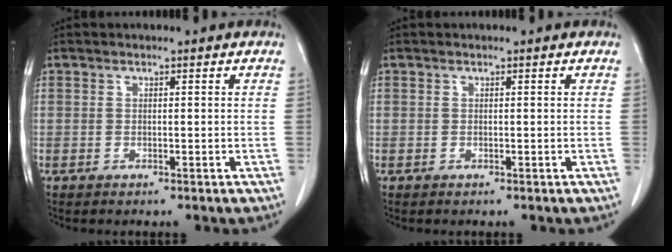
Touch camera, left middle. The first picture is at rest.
{"total": 0.0}